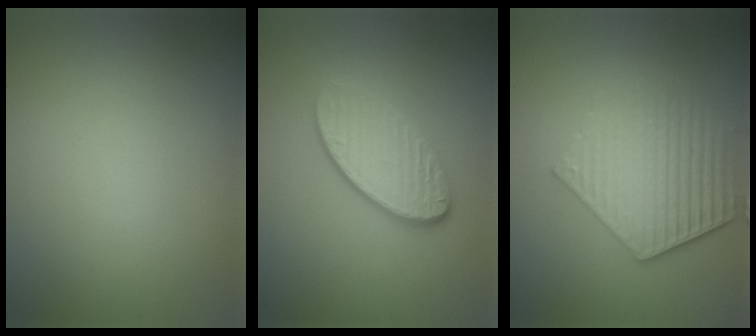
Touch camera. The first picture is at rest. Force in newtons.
{"total": 4.3, "press": 3.3, "slide": 2.8}
{"total": 5.8, "press": 4.4, "slide": 3.8}